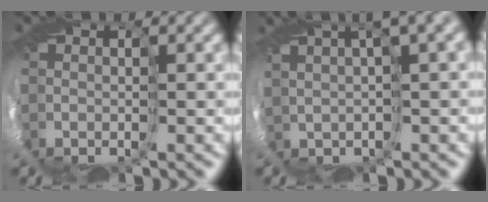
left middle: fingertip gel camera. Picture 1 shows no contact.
{"total": 3.7, "force": [2.3, -1.3, 2.5], "torque": [-0.016, 0.015, 0.036]}